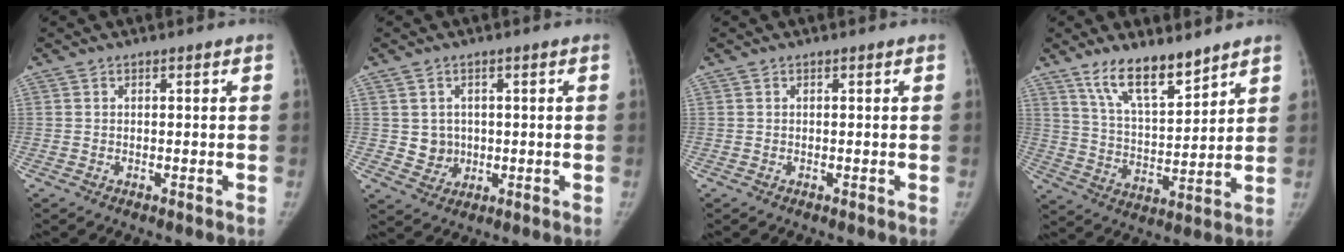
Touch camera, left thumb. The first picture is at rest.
{"total": 4.0, "force": [0.3, 3.8, 1.3], "torque": [0.000, 0.000, 0.012]}
{"total": 0.0}
{"total": 12.5, "force": [9.4, 3.8, 7.4], "torque": [-0.107, -0.064, 0.181]}